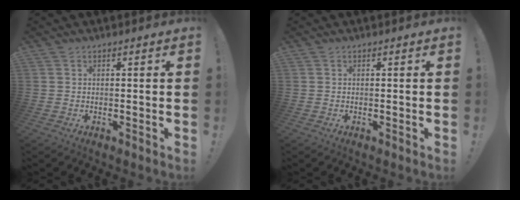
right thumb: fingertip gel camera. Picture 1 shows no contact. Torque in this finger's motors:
{"motor_torque": [0.03, 0.11, -0.19, 0.10, 0.02]}